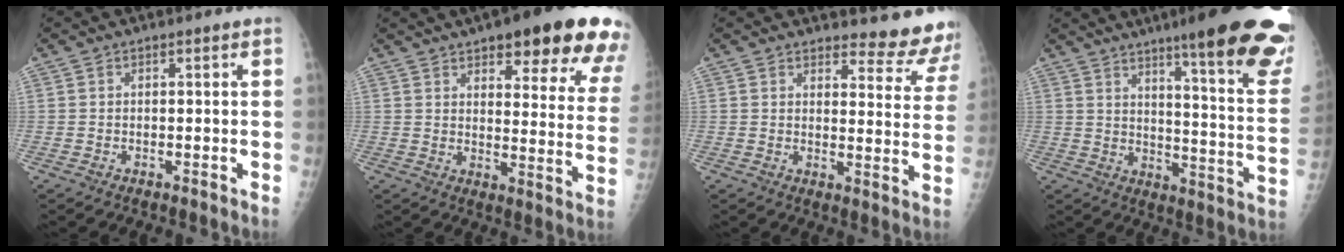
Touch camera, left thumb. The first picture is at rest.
{"total": 23.3, "force": [14.6, 6.4, 17.1], "torque": [-0.181, -0.049, 0.175]}
{"total": 10.9, "force": [10.7, 2.2, 0.9], "torque": [0.026, -0.109, 0.105]}
{"total": 25.6, "force": [16.8, 3.2, 19.0], "torque": [-0.218, -0.084, 0.223]}